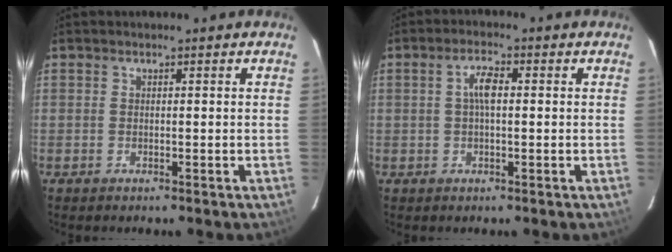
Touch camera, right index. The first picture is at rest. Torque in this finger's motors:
{"motor_torque": [0.61, 0.43, 0.29, 0.09]}